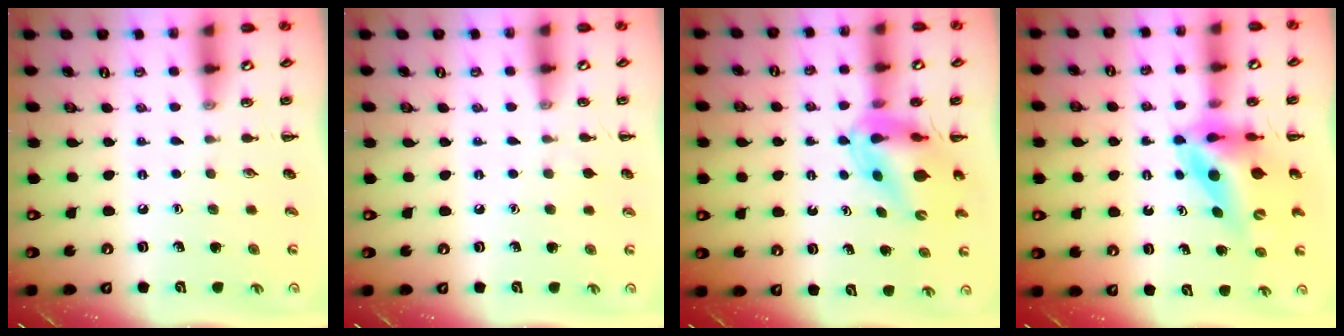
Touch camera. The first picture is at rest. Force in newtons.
{"total": 3.4, "press": 3.2, "slide": 1.1}
{"total": 10.7, "press": 10.1, "slide": 3.4}
{"total": 10.4, "press": 9.9, "slide": 3.1}